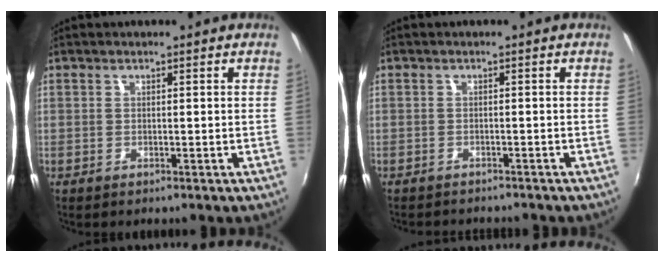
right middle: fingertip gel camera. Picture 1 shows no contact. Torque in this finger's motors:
{"motor_torque": [-0.05, -0.61, 0.03, 0.02]}